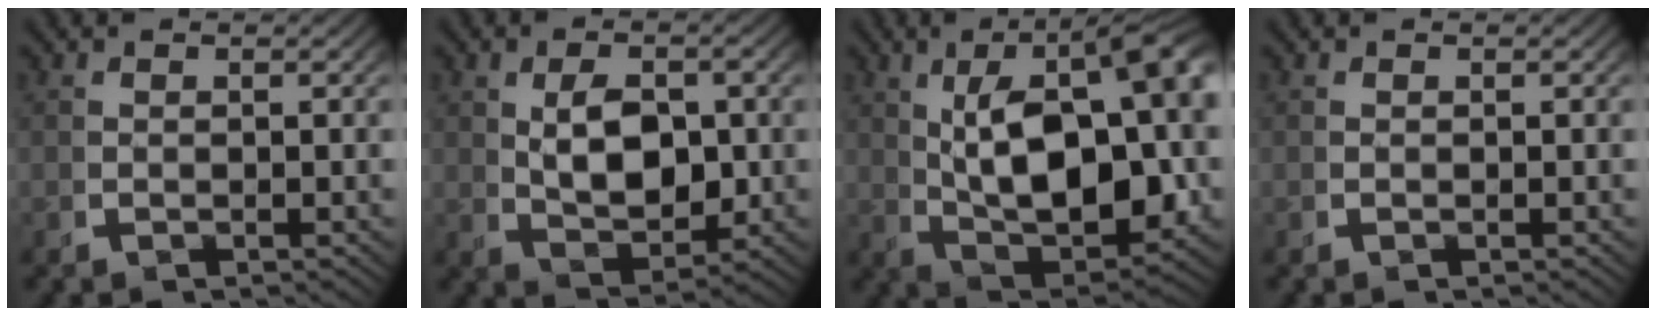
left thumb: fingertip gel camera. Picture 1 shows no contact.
{"total": 6.0, "force": [0.3, 3.7, 4.7], "torque": [-0.077, -0.015, 0.014]}
{"total": 15.7, "force": [-0.4, 8.3, 13.3], "torque": [-0.215, -0.027, 0.016]}
{"total": 0.0}